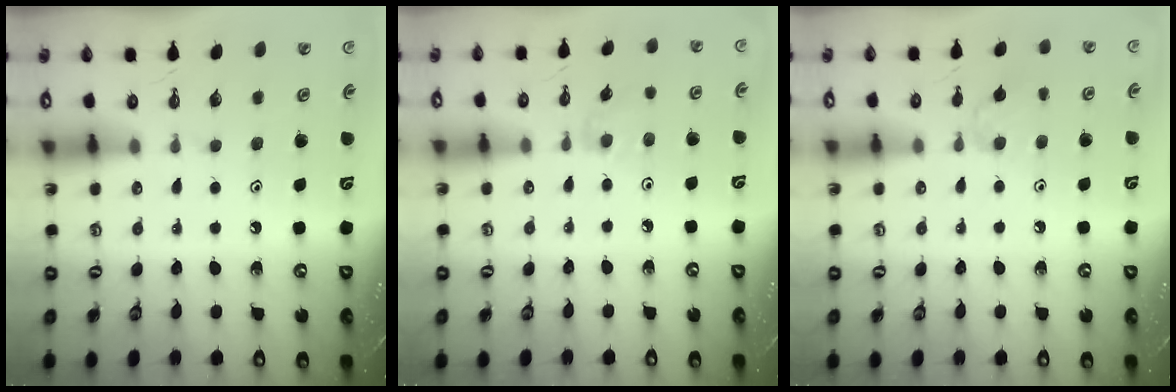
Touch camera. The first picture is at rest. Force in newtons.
{"total": 2.3, "press": 2.3, "slide": 0.4}
{"total": 6.4, "press": 6.3, "slide": 0.8}